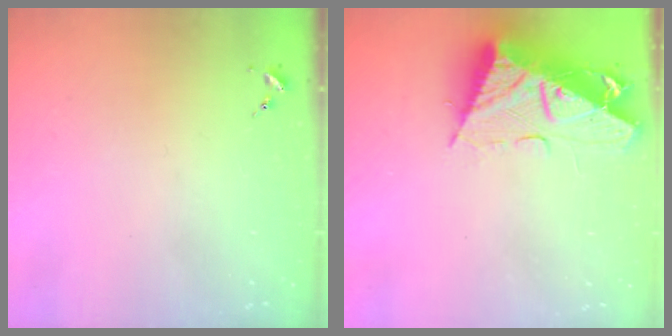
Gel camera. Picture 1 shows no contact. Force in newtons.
{"total": 16.6, "press": 16.5, "slide": 1.5}